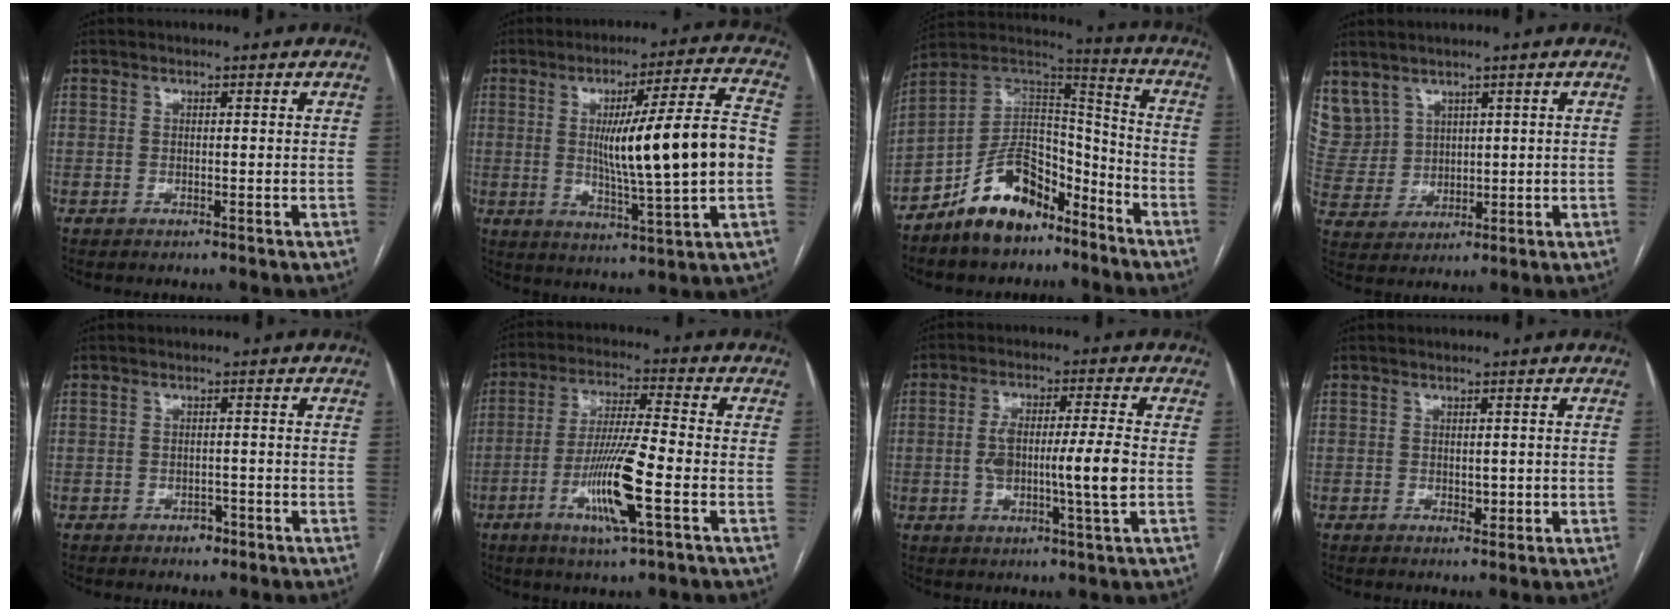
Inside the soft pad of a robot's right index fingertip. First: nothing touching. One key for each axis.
{"total": 17.5, "fx": -0.1, "fy": 0.3, "fz": 17.5, "tx": -0.275, "ty": 0.002, "tz": 0.000}
{"total": 14.2, "fx": -9.7, "fy": 7.0, "fz": 7.7, "tx": -0.136, "ty": 0.039, "tz": -0.174}
{"total": 9.8, "fx": 5.8, "fy": 7.7, "fz": 1.9, "tx": -0.071, "ty": 0.034, "tz": 0.149}
{"total": 1.8, "fx": -1.0, "fy": 1.3, "fz": 0.7, "tx": -0.005, "ty": 0.007, "tz": -0.009}
{"total": 11.9, "fx": -4.0, "fy": 0.5, "fz": 11.2, "tx": -0.218, "ty": -0.012, "tz": -0.075}
{"total": 9.8, "fx": -0.9, "fy": 0.9, "fz": 9.7, "tx": -0.178, "ty": 0.006, "tz": -0.018}
{"total": 1.9, "fx": -0.1, "fy": 1.3, "fz": 1.4, "tx": -0.018, "ty": -0.001, "tz": 0.003}